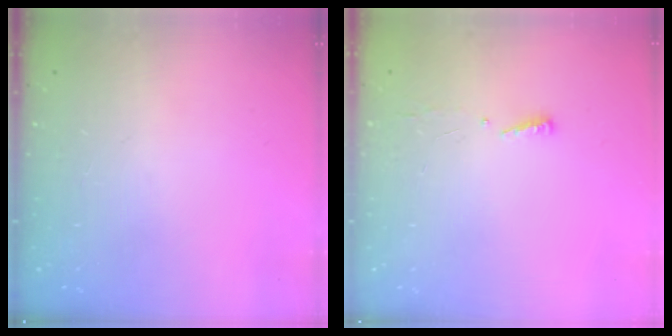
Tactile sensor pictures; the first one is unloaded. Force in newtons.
{"total": 4.1, "press": 4.0, "slide": 1.0}